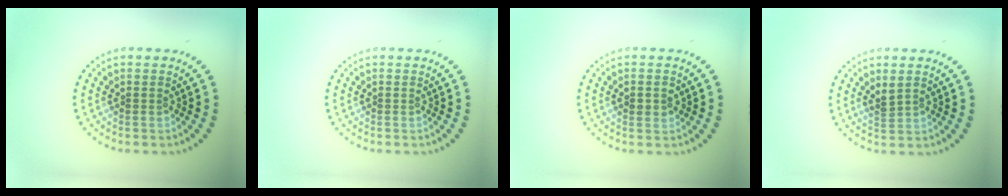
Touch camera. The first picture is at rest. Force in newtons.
{"total": 0.0}
{"total": 1.5, "press": 1.5, "slide": 0.3}
{"total": 1.3, "press": 1.1, "slide": 0.7}